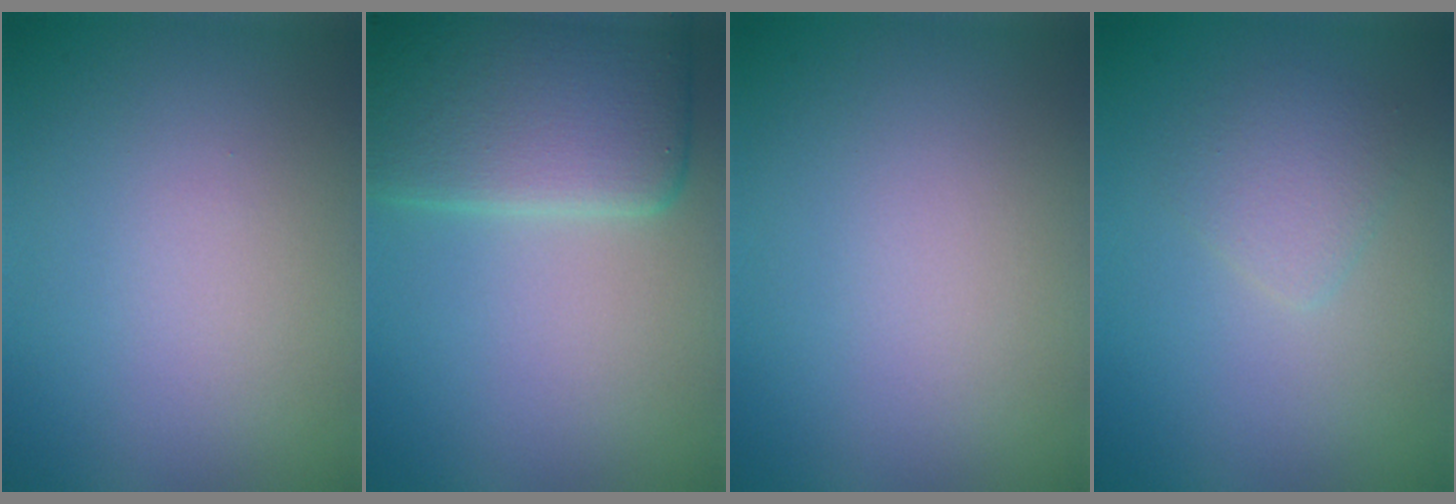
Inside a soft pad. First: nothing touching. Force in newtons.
{"total": 8.9, "press": 8.9, "slide": 0.3}
{"total": 0.0}
{"total": 1.9, "press": 1.9, "slide": 0.1}